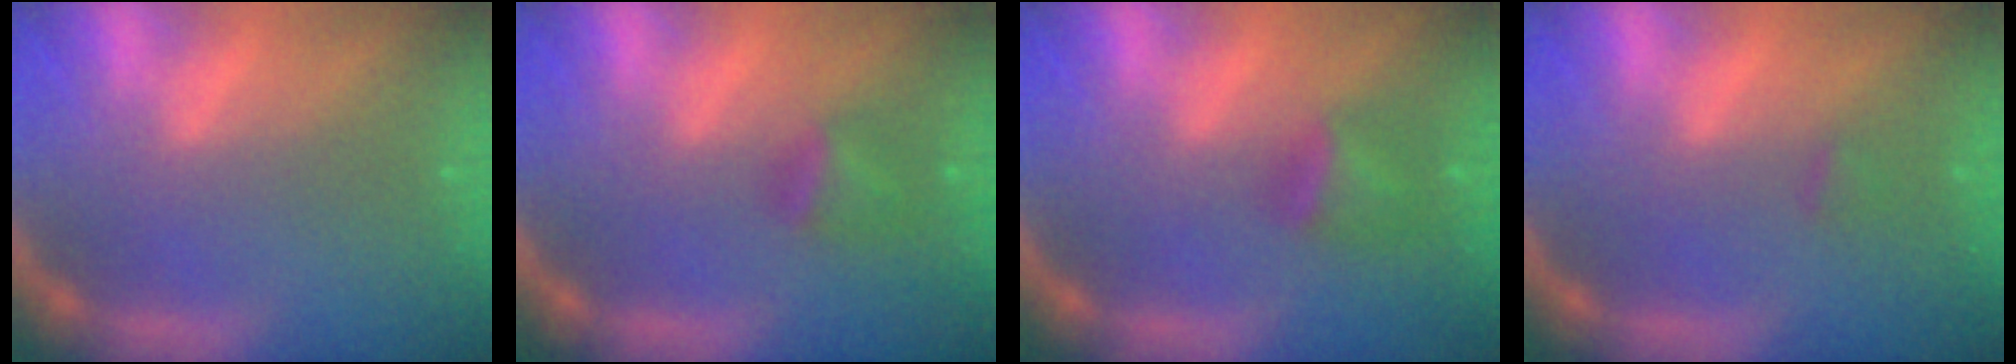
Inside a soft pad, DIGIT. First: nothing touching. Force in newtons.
{"total": 2.4}
{"total": 2.9}
{"total": 0.9}